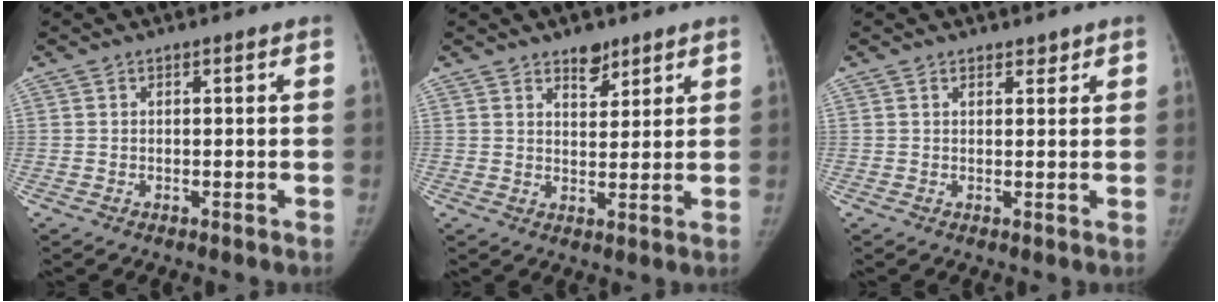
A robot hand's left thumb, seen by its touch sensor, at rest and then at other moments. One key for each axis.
{"total": 4.5, "fx": 3.3, "fy": 2.4, "fz": 1.9, "tx": -0.005, "ty": -0.023, "tz": 0.054}
{"total": 1.5, "fx": 1.2, "fy": 0.8, "fz": 0.2, "tx": 0.009, "ty": -0.008, "tz": 0.016}